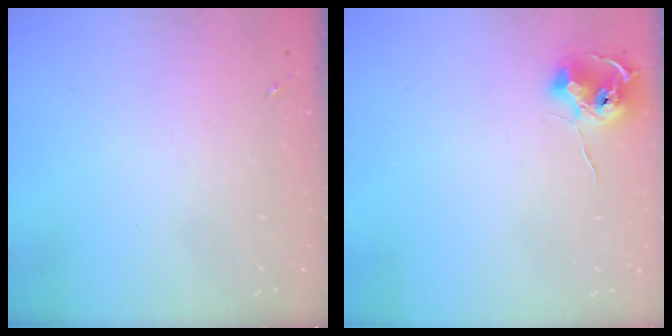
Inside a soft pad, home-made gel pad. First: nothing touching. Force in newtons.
{"total": 9.1, "press": 9.1, "slide": 0.6}